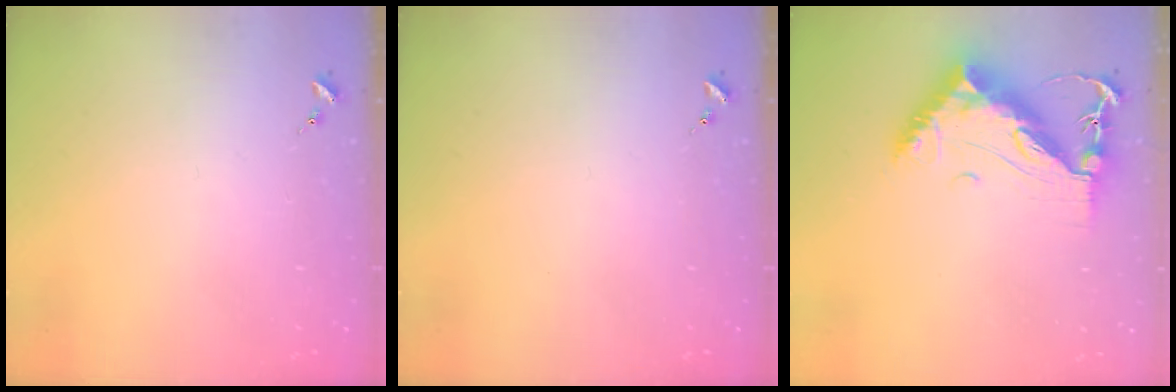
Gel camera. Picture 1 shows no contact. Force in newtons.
{"total": 0.0}
{"total": 13.5, "press": 13.4, "slide": 1.3}